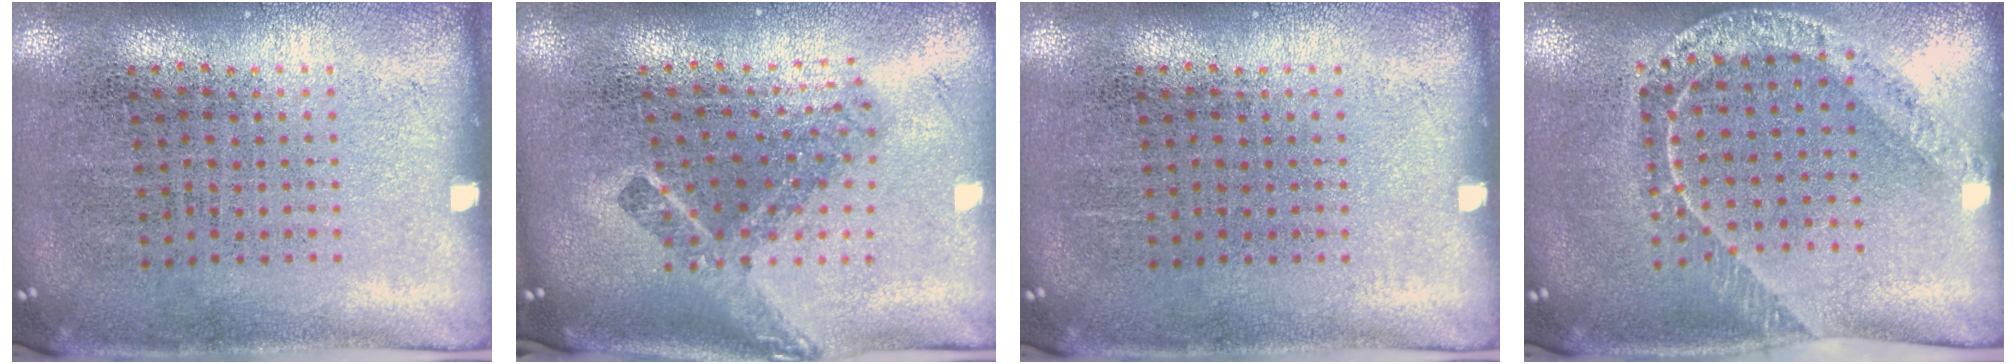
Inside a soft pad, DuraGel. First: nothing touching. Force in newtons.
{"total": 2.2, "press": 1.5, "slide": 1.7}
{"total": 0.0}
{"total": 1.3, "press": 1.3, "slide": 0.2}